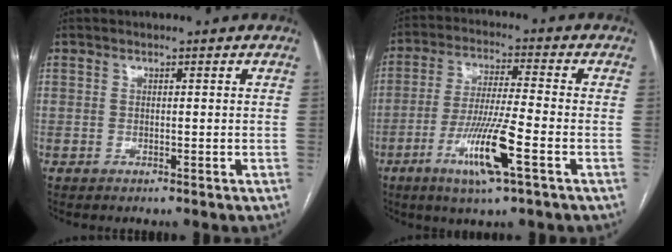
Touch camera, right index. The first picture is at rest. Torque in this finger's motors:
{"motor_torque": [1.34, -0.26, 0.83, 0.20]}